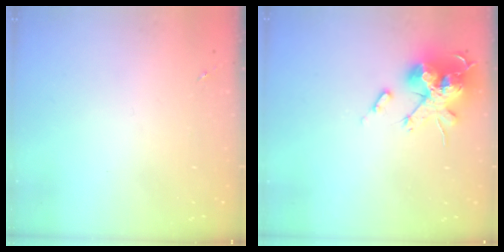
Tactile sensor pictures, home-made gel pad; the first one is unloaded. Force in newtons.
{"total": 19.6, "press": 19.6, "slide": 0.1}